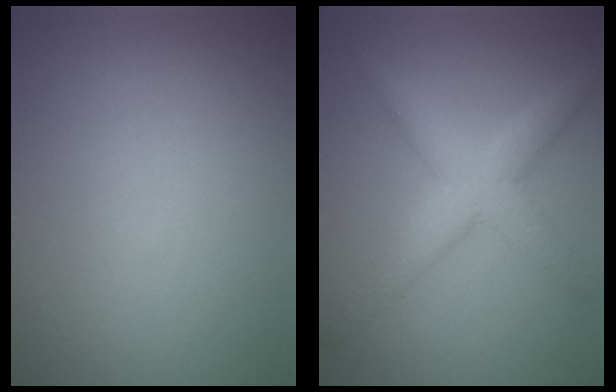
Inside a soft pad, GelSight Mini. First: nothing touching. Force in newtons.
{"total": 4.5, "press": 4.5, "slide": 0.1}